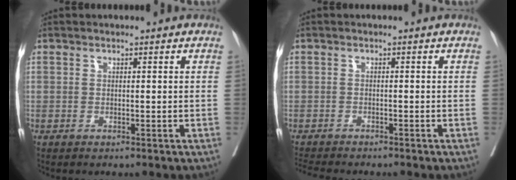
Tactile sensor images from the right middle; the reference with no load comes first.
{"total": 4.7, "force": [-4.4, 0.4, 1.6], "torque": [-0.023, -0.010, -0.071]}